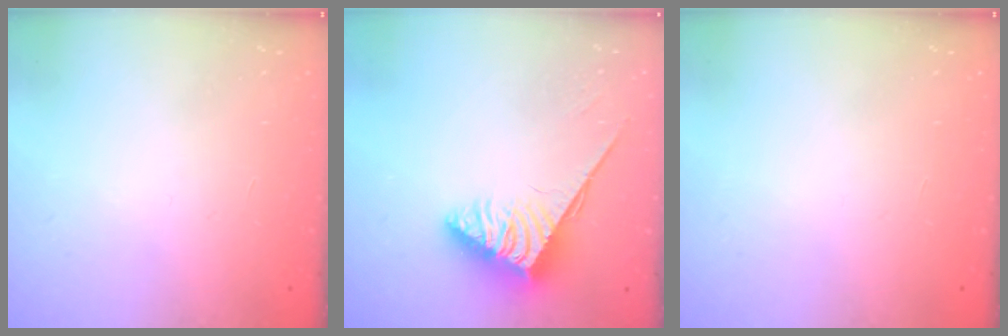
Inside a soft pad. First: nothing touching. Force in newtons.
{"total": 3.7, "press": 3.7, "slide": 0.6}
{"total": 0.0}